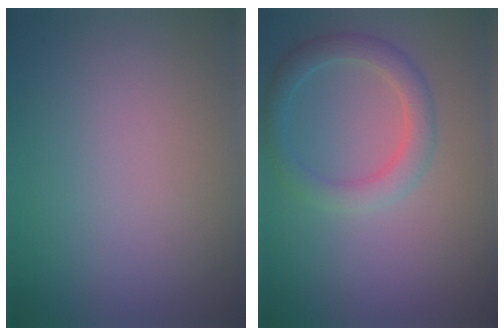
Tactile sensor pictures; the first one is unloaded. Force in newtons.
{"total": 2.8, "press": 2.8, "slide": 0.0}